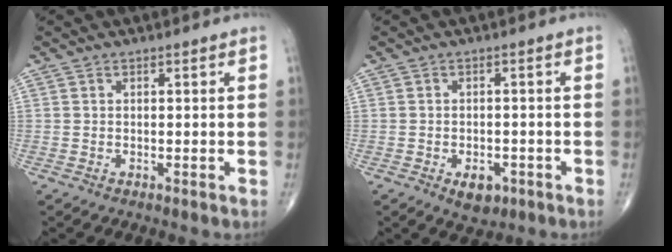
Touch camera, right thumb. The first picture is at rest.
{"total": 4.3, "force": [-1.9, 2.6, 2.8], "torque": [-0.029, 0.004, -0.021]}